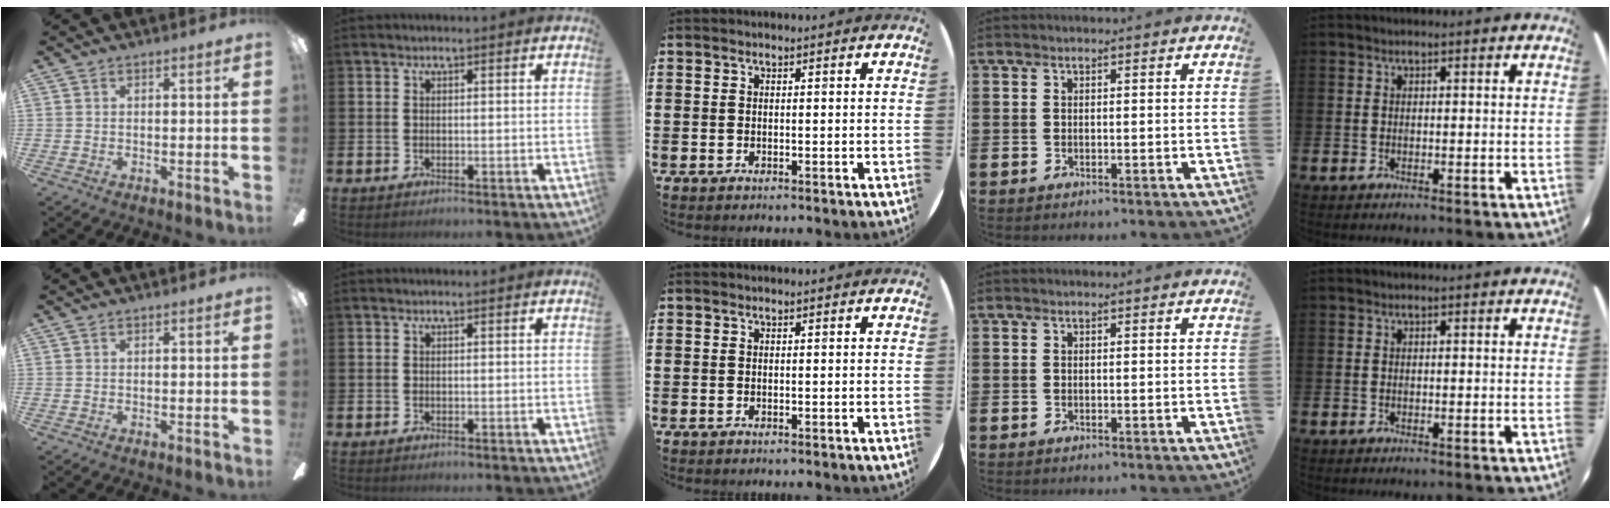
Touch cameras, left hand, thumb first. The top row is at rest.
{}